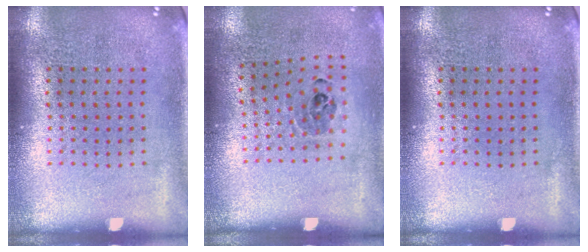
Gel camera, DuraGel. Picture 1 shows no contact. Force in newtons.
{"total": 0.9, "press": 0.8, "slide": 0.6}
{"total": 0.0}